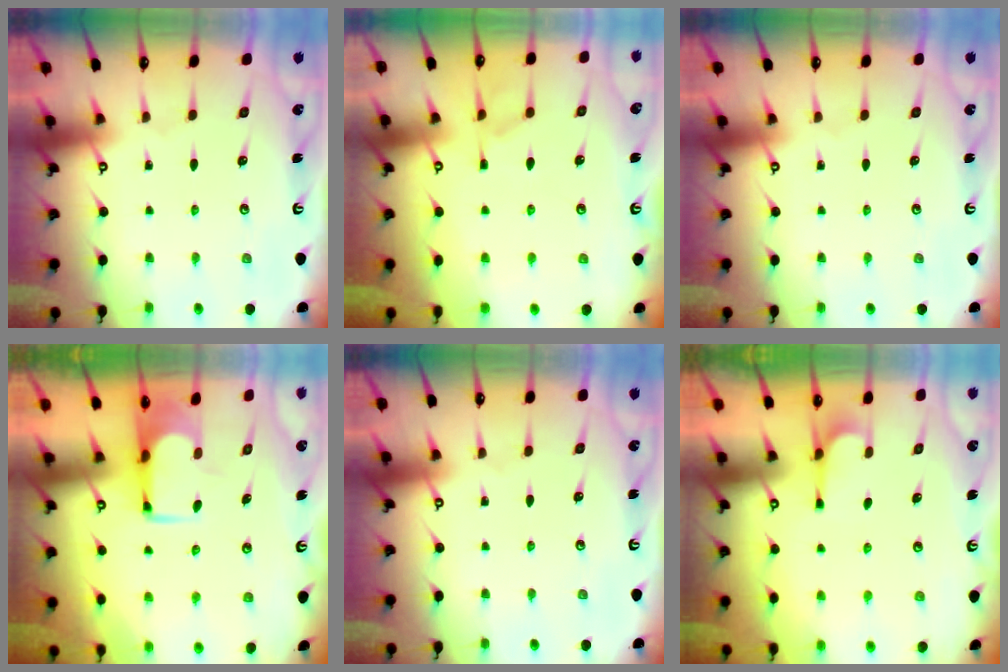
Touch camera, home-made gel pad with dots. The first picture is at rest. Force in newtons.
{"total": 1.7, "press": 0.7, "slide": 1.5}
{"total": 0.0}
{"total": 1.6, "press": 1.5, "slide": 0.1}
{"total": 0.0}
{"total": 2.4, "press": 2.2, "slide": 1.0}